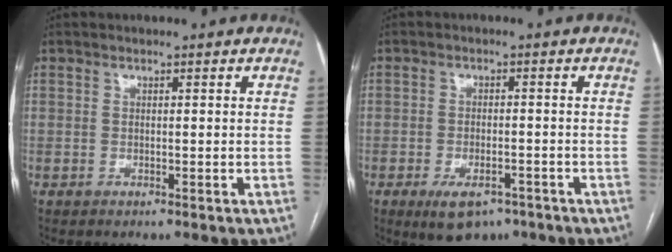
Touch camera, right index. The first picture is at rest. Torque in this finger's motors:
{"motor_torque": [0.78, -0.32, 0.36, 0.03]}